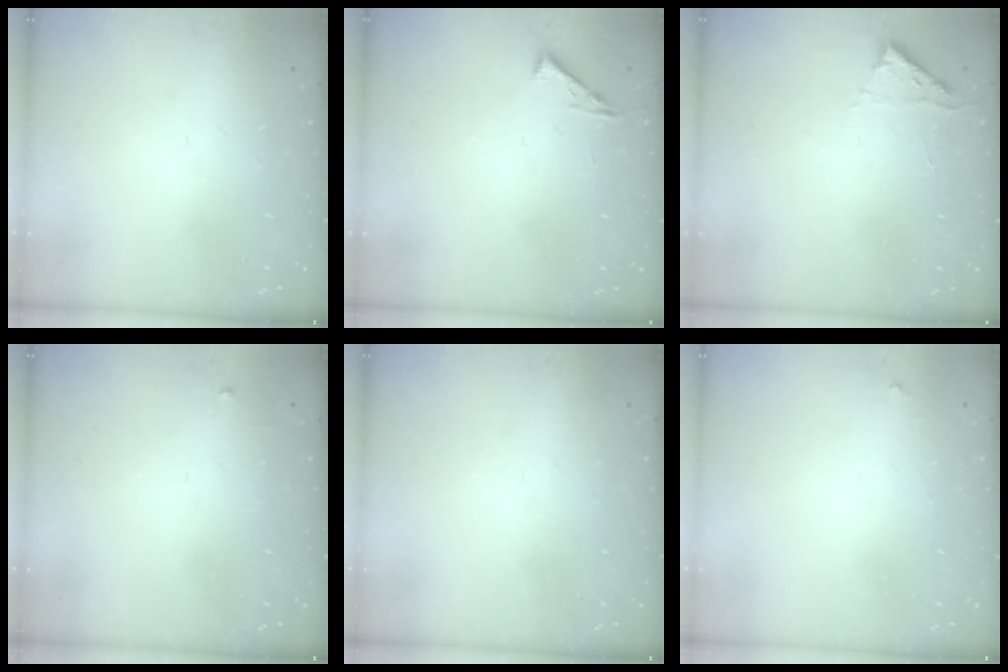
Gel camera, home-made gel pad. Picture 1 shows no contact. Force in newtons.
{"total": 5.3, "press": 5.2, "slide": 0.7}
{"total": 2.8, "press": 2.8, "slide": 0.3}
{"total": 2.5, "press": 2.5, "slide": 0.4}
{"total": 0.0}
{"total": 2.2, "press": 2.2, "slide": 0.1}